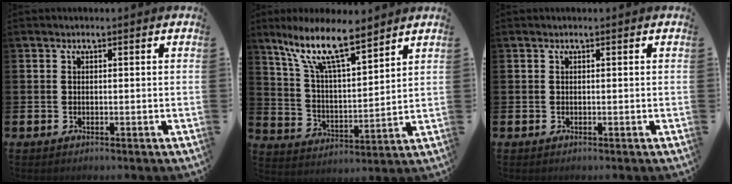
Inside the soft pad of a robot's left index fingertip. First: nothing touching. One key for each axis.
{"total": 11.6, "fx": 9.0, "fy": 2.8, "fz": 6.7, "tx": -0.150, "ty": -0.034, "tz": 0.155}
{"total": 0.0}